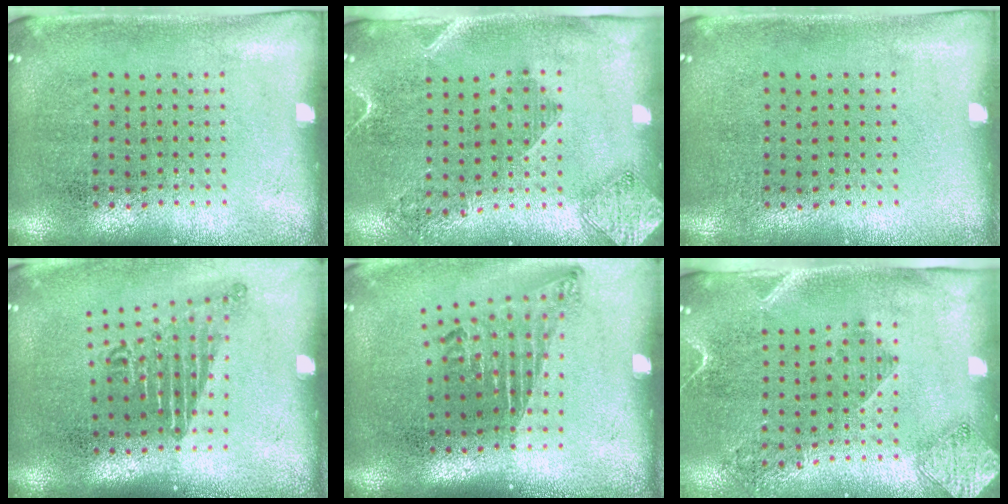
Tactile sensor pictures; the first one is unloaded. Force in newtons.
{"total": 1.7, "press": 1.4, "slide": 1.0}
{"total": 0.0}
{"total": 1.7, "press": 1.2, "slide": 1.3}
{"total": 1.7, "press": 1.1, "slide": 1.3}
{"total": 1.7, "press": 1.4, "slide": 1.0}